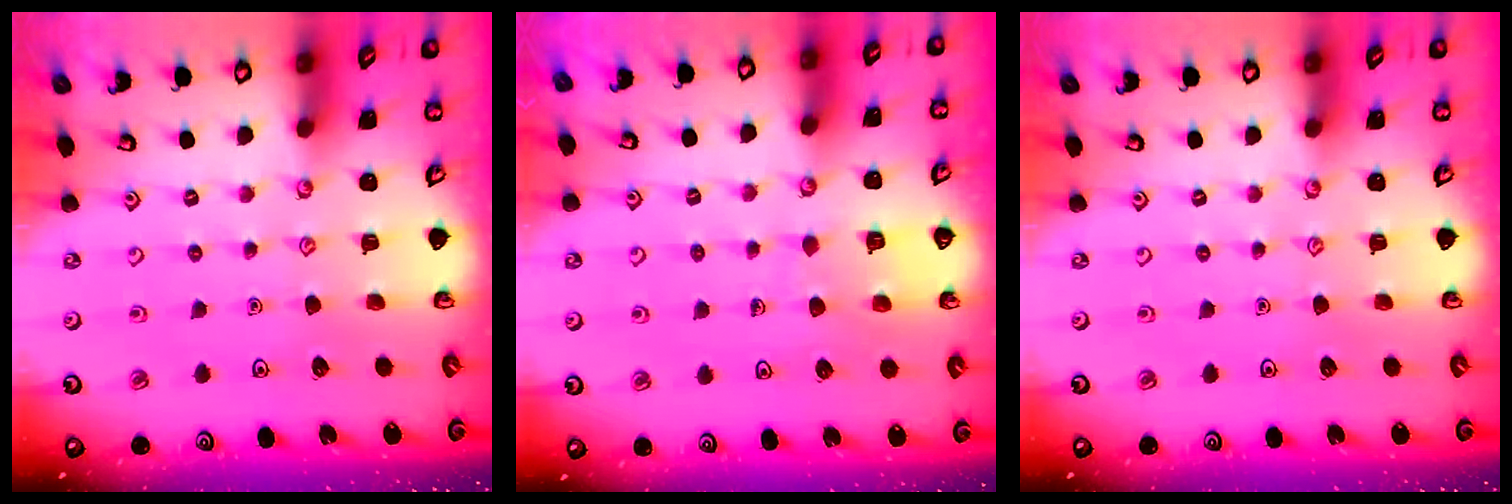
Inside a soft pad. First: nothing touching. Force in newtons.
{"total": 5.8, "press": 5.8, "slide": 0.5}
{"total": 0.0}